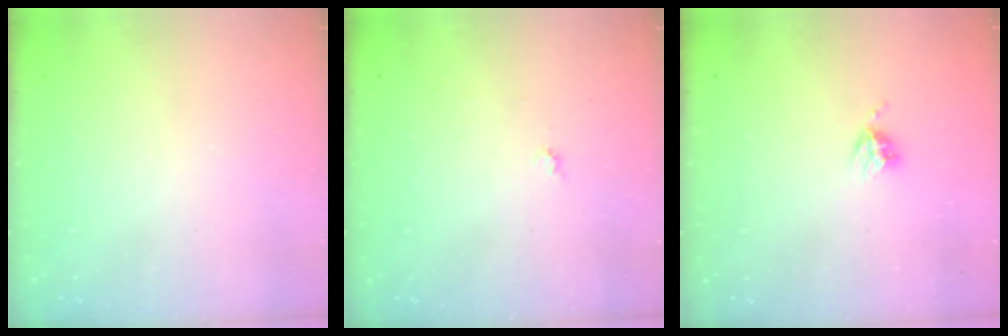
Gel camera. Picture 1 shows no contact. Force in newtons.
{"total": 3.9, "press": 3.9, "slide": 0.4}
{"total": 4.8, "press": 4.8, "slide": 0.4}